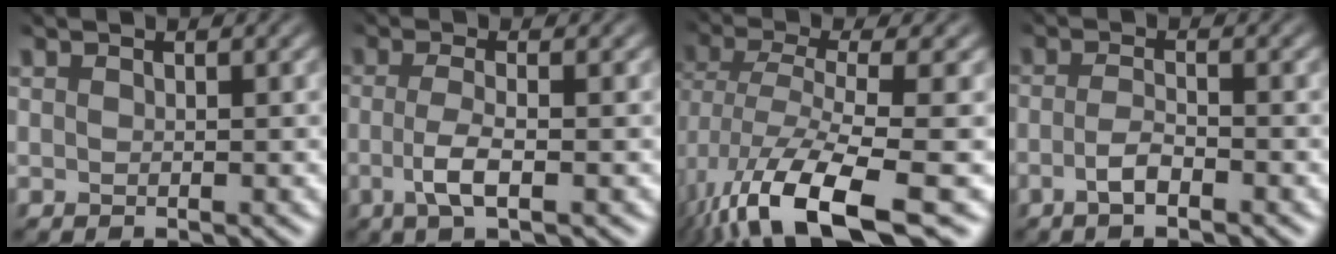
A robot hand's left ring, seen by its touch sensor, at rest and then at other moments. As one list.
[{"total": 3.1, "force": [-1.6, 0.7, 2.6], "torque": [-0.055, -0.008, -0.023]}, {"total": 11.1, "force": [-5.8, 2.9, 9.1], "torque": [-0.187, -0.020, -0.087]}, {"total": 2.5, "force": [-1.8, 0.5, 1.6], "torque": [-0.031, -0.002, -0.029]}]